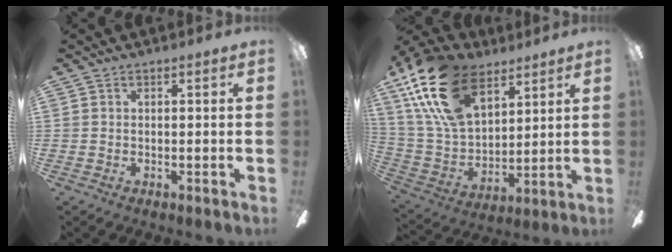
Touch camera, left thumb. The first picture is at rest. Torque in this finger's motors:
{"motor_torque": [0.48, 0.59, 1.72, -1.05, 0.25]}